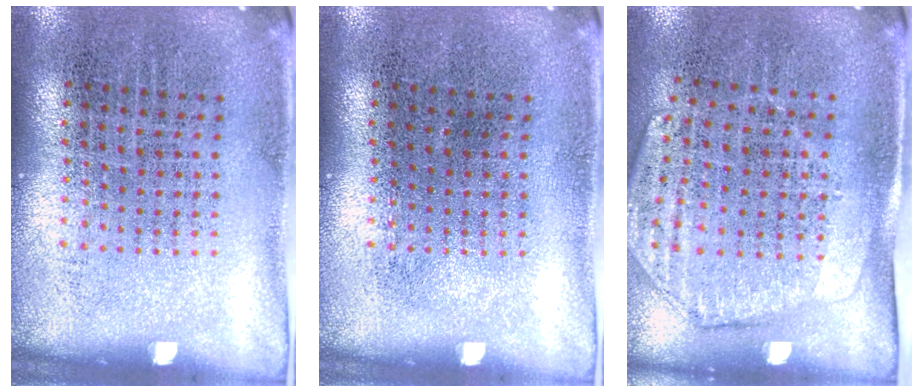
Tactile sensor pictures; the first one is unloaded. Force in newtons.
{"total": 0.0}
{"total": 1.8, "press": 1.5, "slide": 1.0}